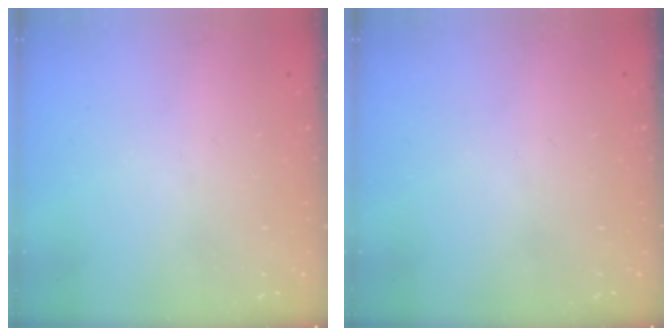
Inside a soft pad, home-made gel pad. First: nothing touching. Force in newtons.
{"total": 0.0}